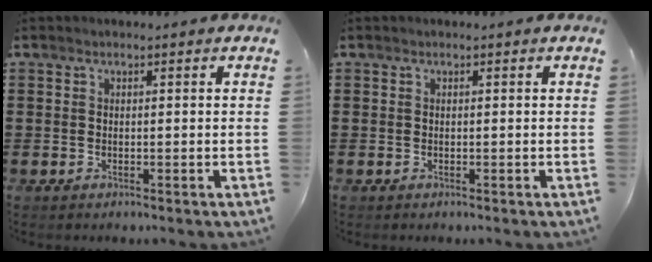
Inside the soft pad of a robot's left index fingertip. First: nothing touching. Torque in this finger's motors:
{"motor_torque": [0.00, 0.00, 0.00, -0.01]}